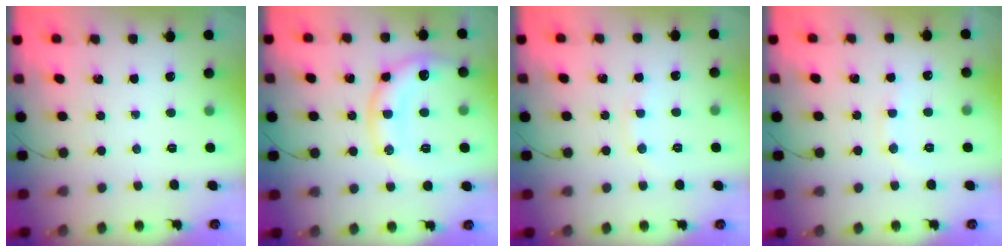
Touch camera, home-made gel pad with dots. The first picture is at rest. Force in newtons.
{"total": 13.9, "press": 13.8, "slide": 1.1}
{"total": 4.5, "press": 4.4, "slide": 0.9}
{"total": 7.8, "press": 7.7, "slide": 1.3}